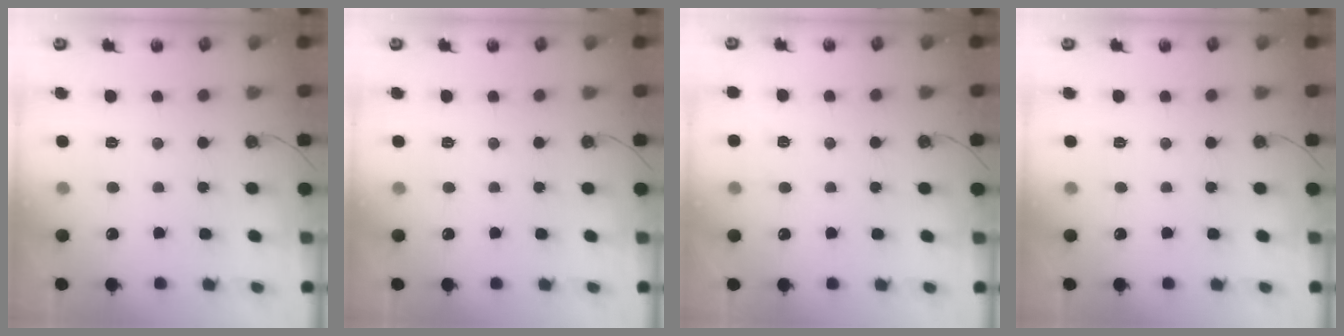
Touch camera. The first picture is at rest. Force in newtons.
{"total": 0.0}
{"total": 4.0, "press": 3.1, "slide": 2.5}
{"total": 0.0}